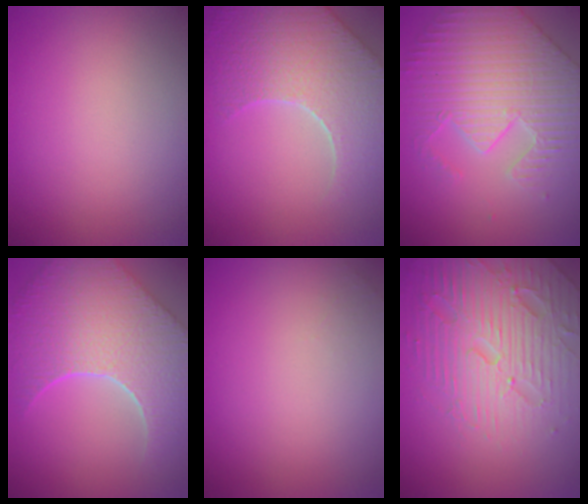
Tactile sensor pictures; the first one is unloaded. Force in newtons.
{"total": 9.2, "press": 6.4, "slide": 6.6}
{"total": 5.6, "press": 5.2, "slide": 2.2}
{"total": 10.3, "press": 7.4, "slide": 7.2}
{"total": 0.7, "press": 0.7, "slide": 0.1}
{"total": 5.6, "press": 5.4, "slide": 1.4}